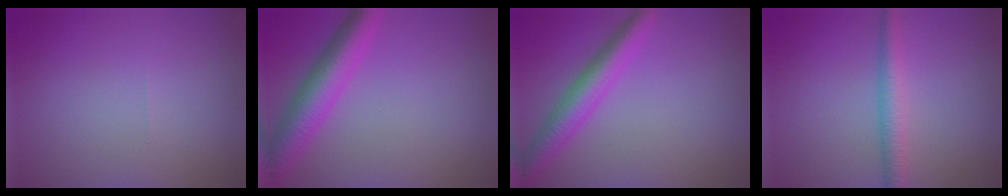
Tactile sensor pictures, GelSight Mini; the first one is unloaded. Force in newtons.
{"total": 5.3, "press": 5.3, "slide": 0.1}
{"total": 4.2, "press": 4.2, "slide": 0.2}
{"total": 2.8, "press": 2.8, "slide": 0.0}